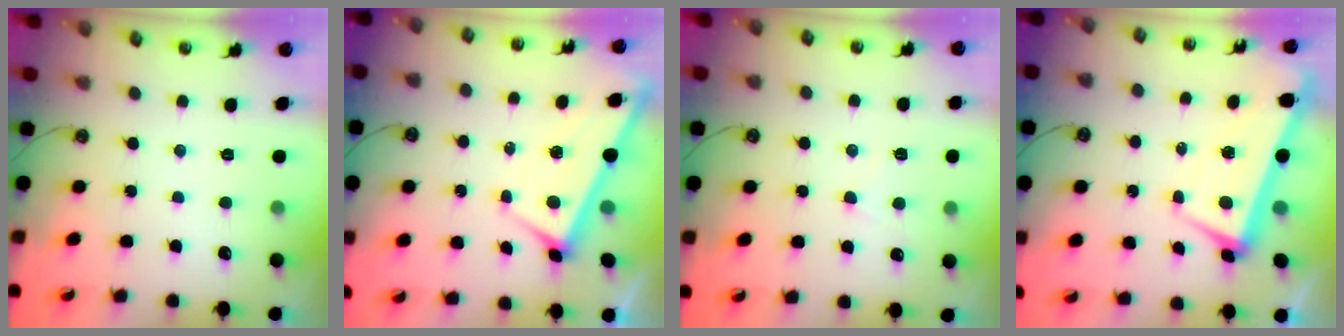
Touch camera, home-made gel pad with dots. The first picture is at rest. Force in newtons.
{"total": 2.7, "press": 2.7, "slide": 0.3}
{"total": 4.2, "press": 4.2, "slide": 0.4}
{"total": 2.3, "press": 1.4, "slide": 1.8}